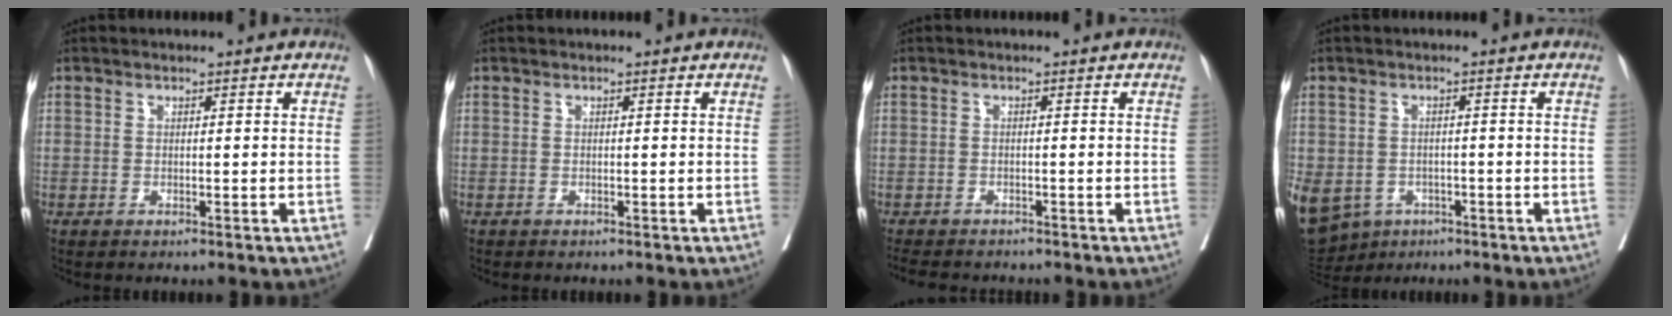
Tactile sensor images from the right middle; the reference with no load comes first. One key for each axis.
{"total": 0.0}
{"total": 6.9, "fx": -6.1, "fy": 2.0, "fz": 2.4, "tx": -0.032, "ty": -0.005, "tz": -0.089}
{"total": 19.5, "fx": -8.6, "fy": 15.6, "fz": 8.0, "tx": -0.275, "ty": -0.015, "tz": -0.118}